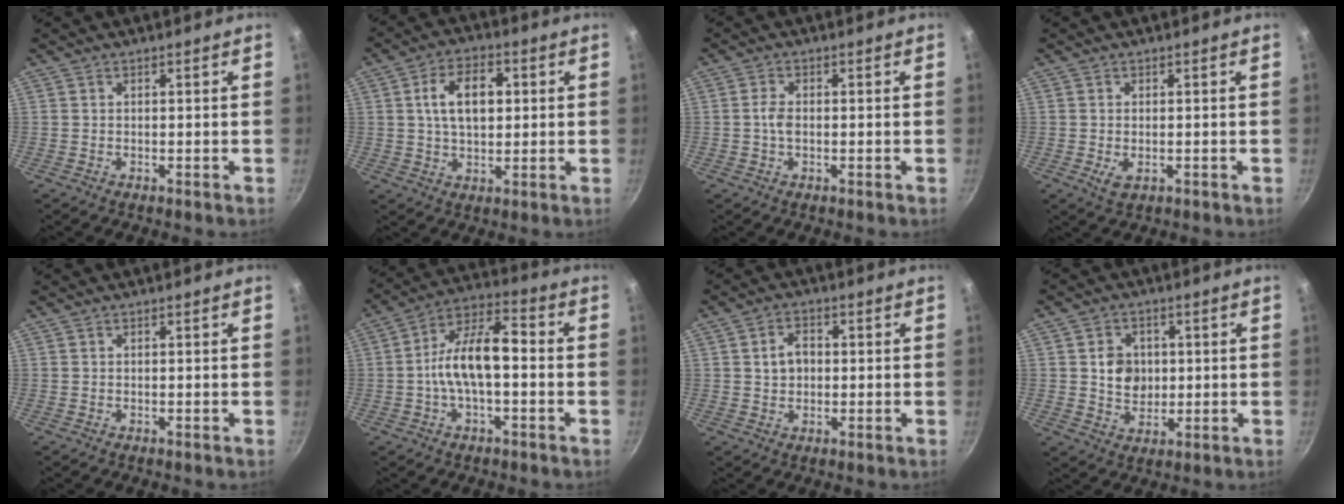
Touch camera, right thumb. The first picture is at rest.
{"total": 10.1, "force": [1.8, 6.1, 7.8], "torque": [-0.117, 0.009, 0.027]}
{"total": 2.6, "force": [-0.3, 1.6, 2.1], "torque": [-0.045, 0.007, -0.009]}
{"total": 2.7, "force": [-0.6, 1.6, 2.2], "torque": [-0.039, -0.007, -0.008]}
{"total": 0.0}
{"total": 12.4, "force": [-1.3, 5.6, 11.0], "torque": [-0.182, 0.044, -0.037]}
{"total": 4.9, "force": [0.4, 3.8, 3.1], "torque": [-0.033, 0.010, 0.005]}
{"total": 7.0, "force": [0.8, 5.8, 3.7], "torque": [-0.034, -0.003, 0.015]}